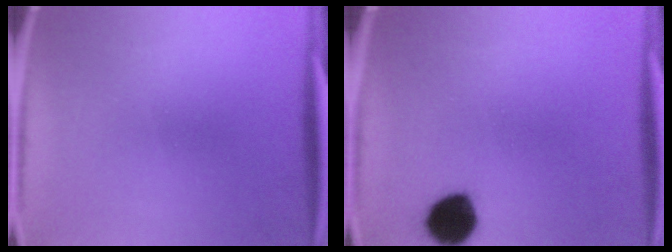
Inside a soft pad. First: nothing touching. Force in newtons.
{"total": 8.3}